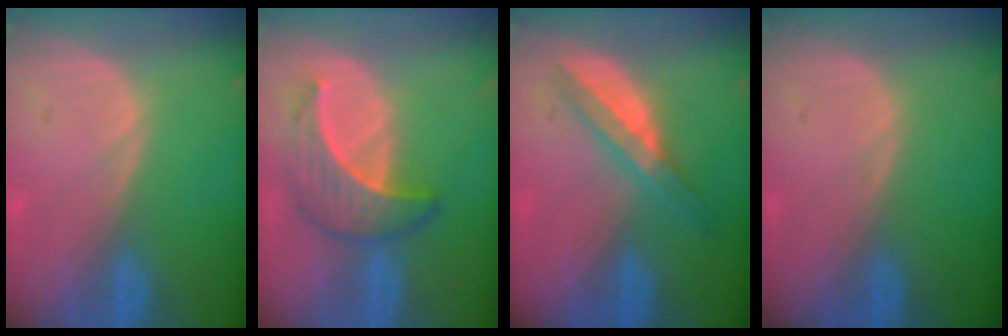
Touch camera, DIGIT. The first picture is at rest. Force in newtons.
{"total": 6.9, "press": 6.3, "slide": 2.9}
{"total": 5.8, "press": 5.2, "slide": 2.6}
{"total": 0.0}